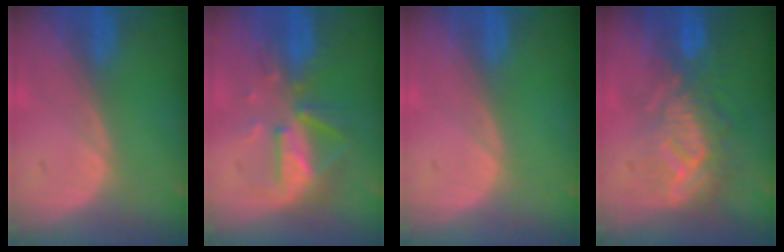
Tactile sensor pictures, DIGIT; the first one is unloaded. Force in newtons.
{"total": 8.1, "press": 7.4, "slide": 3.2}
{"total": 0.0}
{"total": 9.2, "press": 8.6, "slide": 3.3}